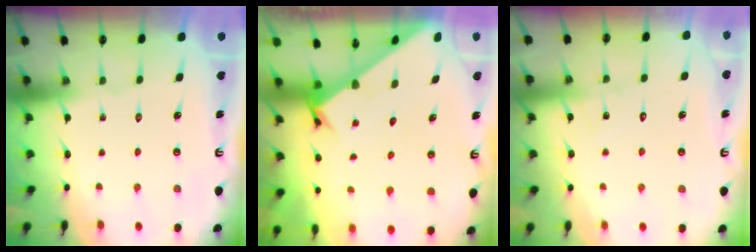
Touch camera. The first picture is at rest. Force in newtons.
{"total": 2.3, "press": 2.3, "slide": 0.0}
{"total": 8.2, "press": 8.2, "slide": 0.4}